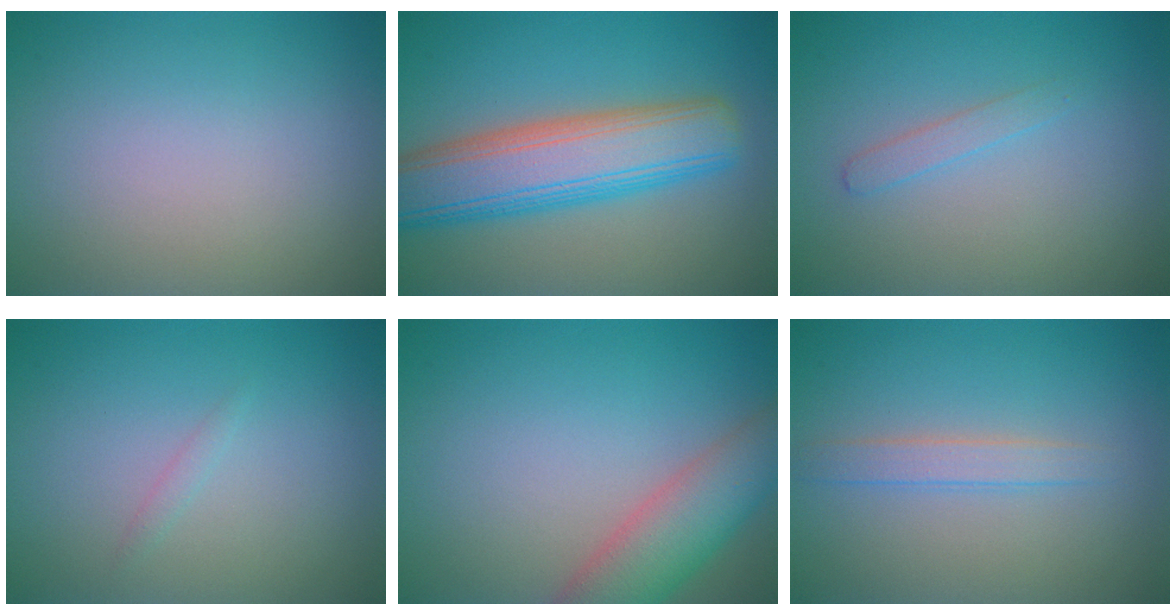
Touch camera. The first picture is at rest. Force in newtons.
{"total": 9.0, "press": 9.0, "slide": 0.3}
{"total": 1.2, "press": 1.2, "slide": 0.0}
{"total": 0.6, "press": 0.6, "slide": 0.0}
{"total": 5.7, "press": 5.7, "slide": 0.2}
{"total": 1.8, "press": 1.8, "slide": 0.1}